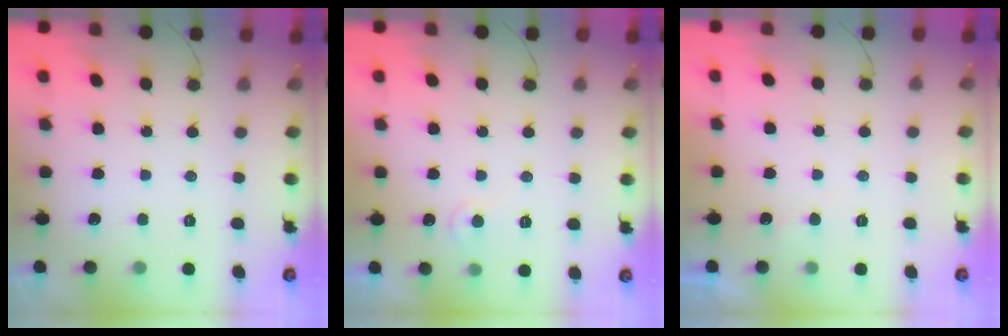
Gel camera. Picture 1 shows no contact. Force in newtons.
{"total": 5.3, "press": 5.2, "slide": 0.6}
{"total": 2.6, "press": 2.6, "slide": 0.3}